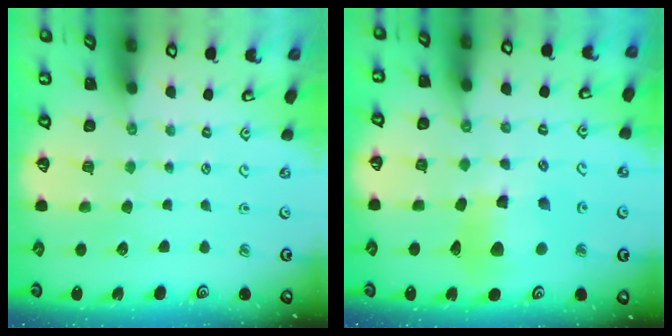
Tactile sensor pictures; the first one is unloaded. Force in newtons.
{"total": 12.1, "press": 12.0, "slide": 1.6}